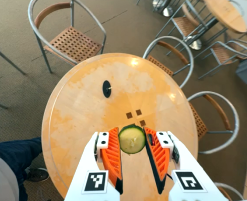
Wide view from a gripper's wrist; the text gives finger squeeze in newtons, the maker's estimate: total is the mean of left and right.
{"total": 8.2, "left": 8.3, "right": 8.1}